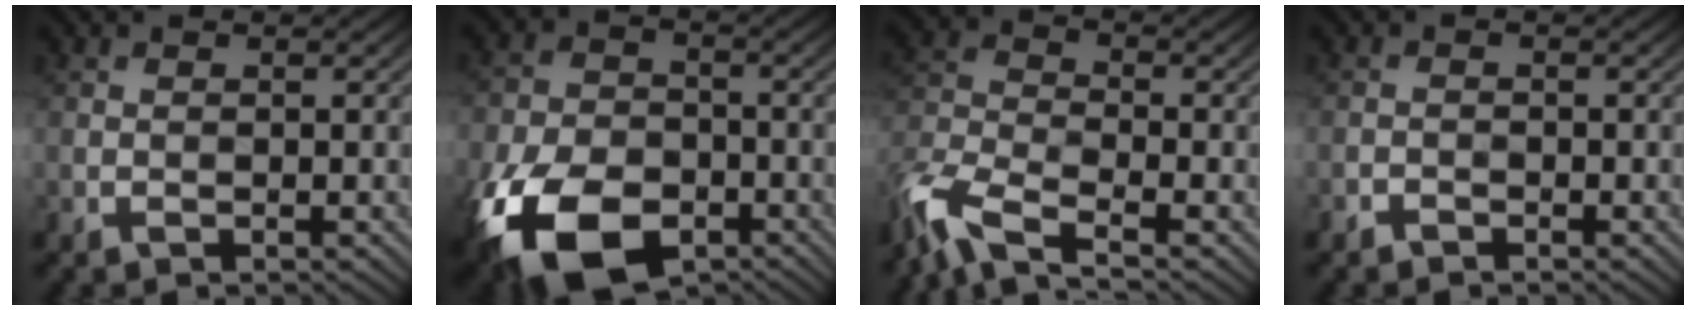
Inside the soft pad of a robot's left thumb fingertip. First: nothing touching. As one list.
[{"total": 14.6, "force": [-7.4, 8.9, 9.0], "torque": [-0.225, -0.053, -0.120]}, {"total": 8.7, "force": [-6.5, 3.1, 4.9], "torque": [-0.121, -0.019, -0.130]}, {"total": 1.0, "force": [-1.0, 0.2, -0.1], "torque": [-0.002, -0.004, -0.015]}]